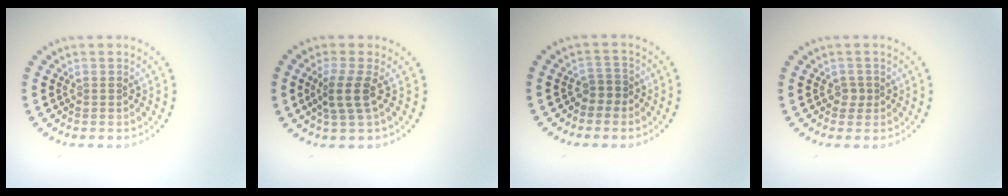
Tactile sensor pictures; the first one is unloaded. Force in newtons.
{"total": 2.5, "press": 1.9, "slide": 1.6}
{"total": 1.6, "press": 1.3, "slide": 0.9}
{"total": 0.9, "press": 0.7, "slide": 0.6}